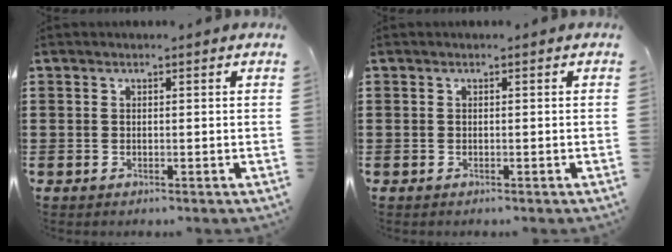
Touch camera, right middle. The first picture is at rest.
{"total": 0.0}